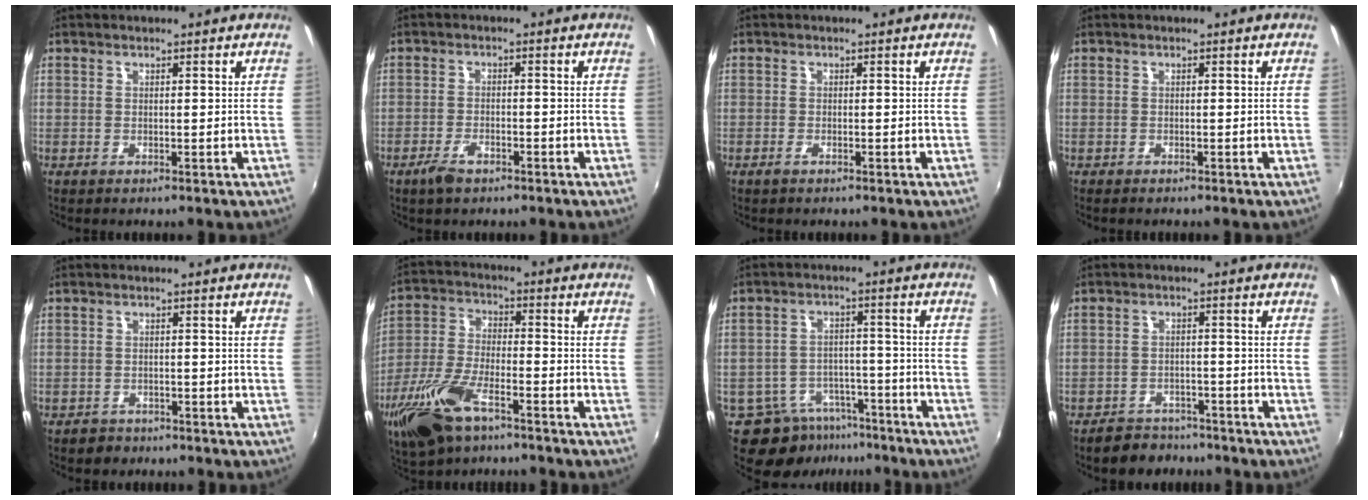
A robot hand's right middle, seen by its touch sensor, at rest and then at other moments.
{"total": 4.0, "force": [-2.8, 1.6, 2.4], "torque": [-0.063, -0.005, -0.053]}
{"total": 1.1, "force": [-0.8, 0.2, 0.7], "torque": [-0.017, -0.003, -0.017]}
{"total": 0.8, "force": [-0.7, 0.3, 0.2], "torque": [-0.006, -0.004, -0.014]}
{"total": 2.6, "force": [-1.9, 1.8, 0.3], "torque": [-0.013, 0.000, -0.030]}
{"total": 14.3, "force": [-8.7, 5.7, 9.8], "torque": [-0.216, -0.025, -0.168]}
{"total": 9.5, "force": [-6.8, 5.9, 2.8], "torque": [-0.060, 0.018, -0.088]}
{"total": 7.2, "force": [-6.1, 3.7, 1.4], "torque": [-0.042, 0.010, -0.087]}